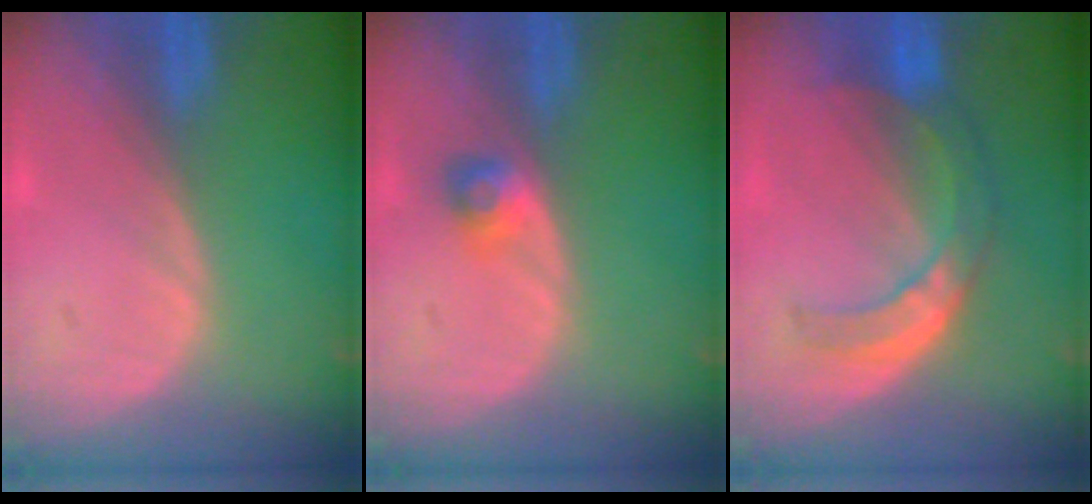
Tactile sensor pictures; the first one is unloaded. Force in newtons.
{"total": 2.6, "press": 2.3, "slide": 1.2}
{"total": 7.7, "press": 6.5, "slide": 4.2}